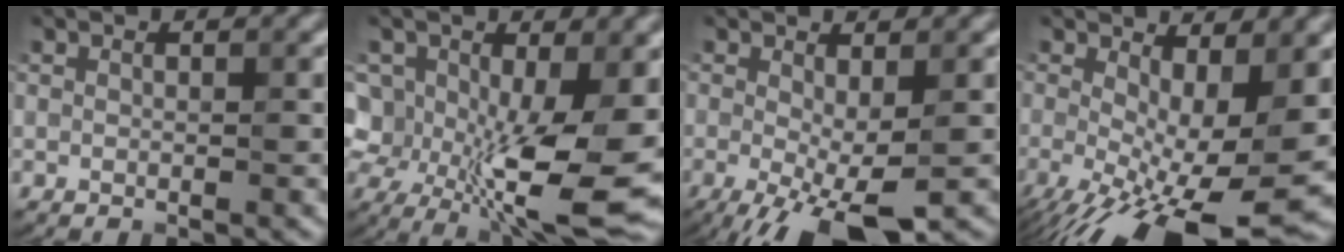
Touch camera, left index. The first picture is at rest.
{"total": 12.6, "force": [-1.7, 6.6, 10.7], "torque": [-0.188, -0.027, -0.023]}
{"total": 5.5, "force": [-1.8, 1.3, 5.0], "torque": [-0.098, -0.013, -0.031]}
{"total": 12.1, "force": [-3.0, 4.0, 11.0], "torque": [-0.178, -0.015, -0.043]}